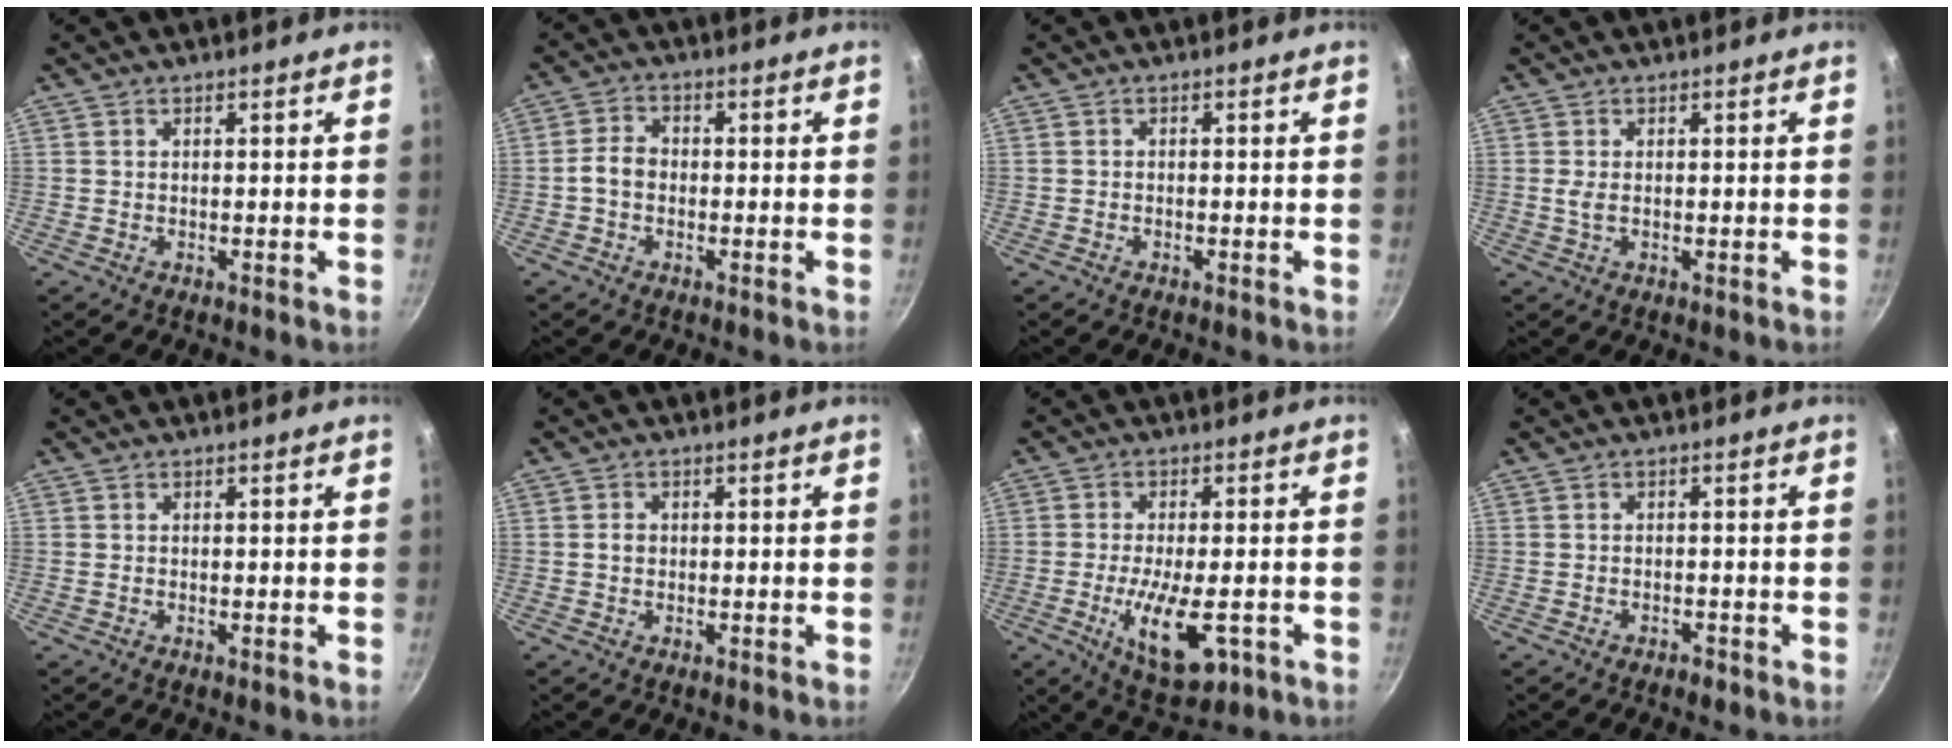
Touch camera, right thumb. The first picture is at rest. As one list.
[{"total": 4.2, "force": [-0.9, 3.0, 2.7], "torque": [-0.048, 0.016, -0.023]}, {"total": 0.0}, {"total": 1.6, "force": [0.0, 0.7, 1.5], "torque": [-0.043, -0.003, 0.002]}, {"total": 0.0}, {"total": 1.5, "force": [-0.1, 1.2, 0.8], "torque": [-0.011, 0.004, -0.003]}, {"total": 11.2, "force": [-3.6, 4.4, 9.6], "torque": [-0.162, -0.008, -0.049]}, {"total": 1.4, "force": [-1.1, 0.6, 0.7], "torque": [-0.014, 0.006, -0.019]}]